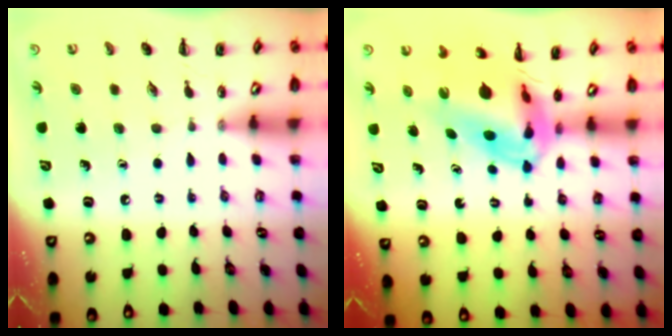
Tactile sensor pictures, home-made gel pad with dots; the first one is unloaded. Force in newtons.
{"total": 8.5, "press": 8.2, "slide": 2.4}